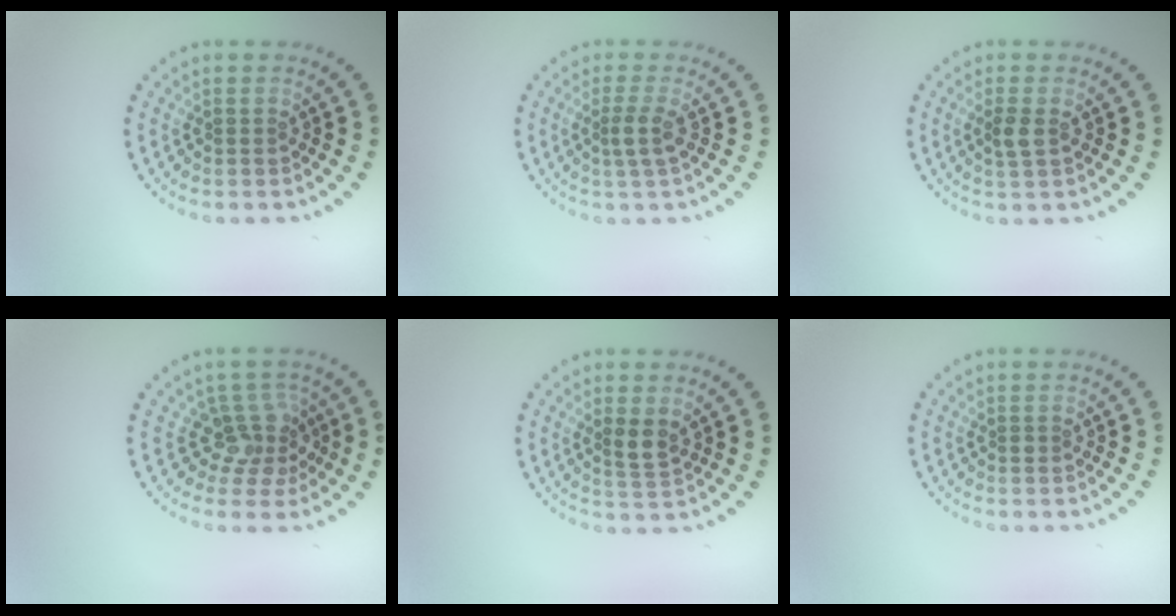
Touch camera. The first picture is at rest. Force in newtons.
{"total": 1.9, "press": 1.5, "slide": 1.2}
{"total": 1.5, "press": 1.5, "slide": 0.4}
{"total": 3.2, "press": 2.5, "slide": 2.0}
{"total": 2.0, "press": 1.8, "slide": 0.9}
{"total": 0.5, "press": 0.5, "slide": 0.1}